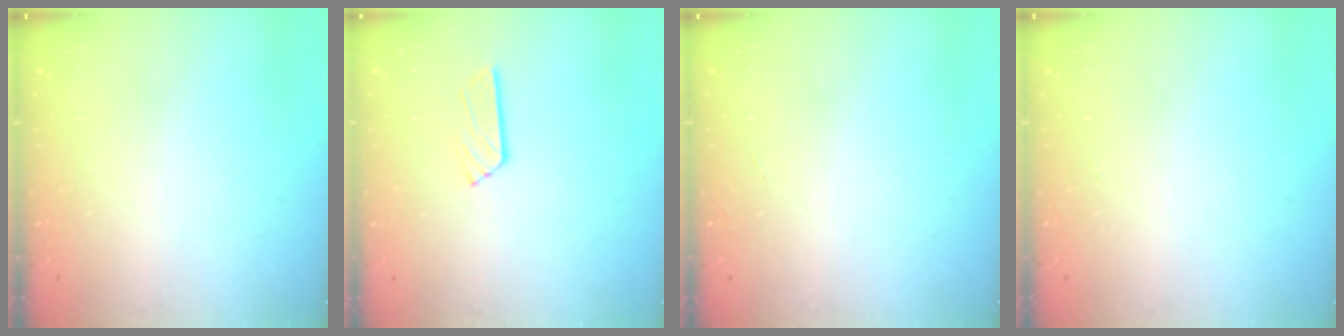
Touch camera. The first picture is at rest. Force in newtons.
{"total": 4.0, "press": 4.0, "slide": 0.3}
{"total": 0.0}
{"total": 0.0}